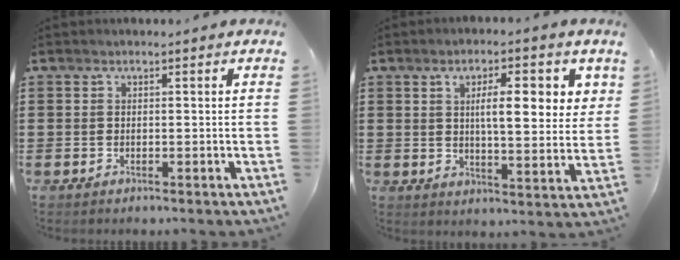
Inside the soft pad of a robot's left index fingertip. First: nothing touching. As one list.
[{"total": 7.8, "force": [2.7, 2.6, 6.9], "torque": [-0.108, -0.004, 0.036]}]